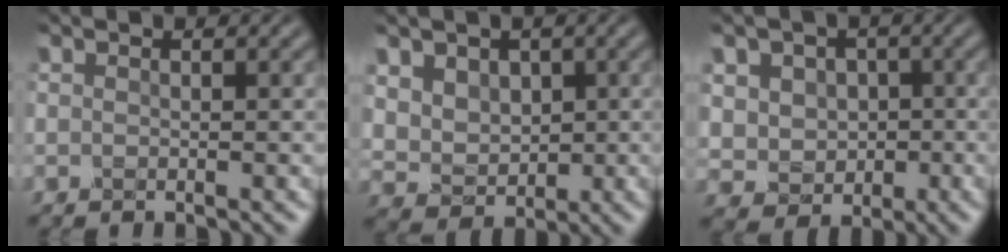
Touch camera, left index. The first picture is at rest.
{"total": 4.8, "force": [1.8, 3.9, 2.2], "torque": [-0.056, -0.004, 0.043]}
{"total": 4.7, "force": [0.6, 4.2, 2.0], "torque": [-0.032, 0.007, -0.001]}